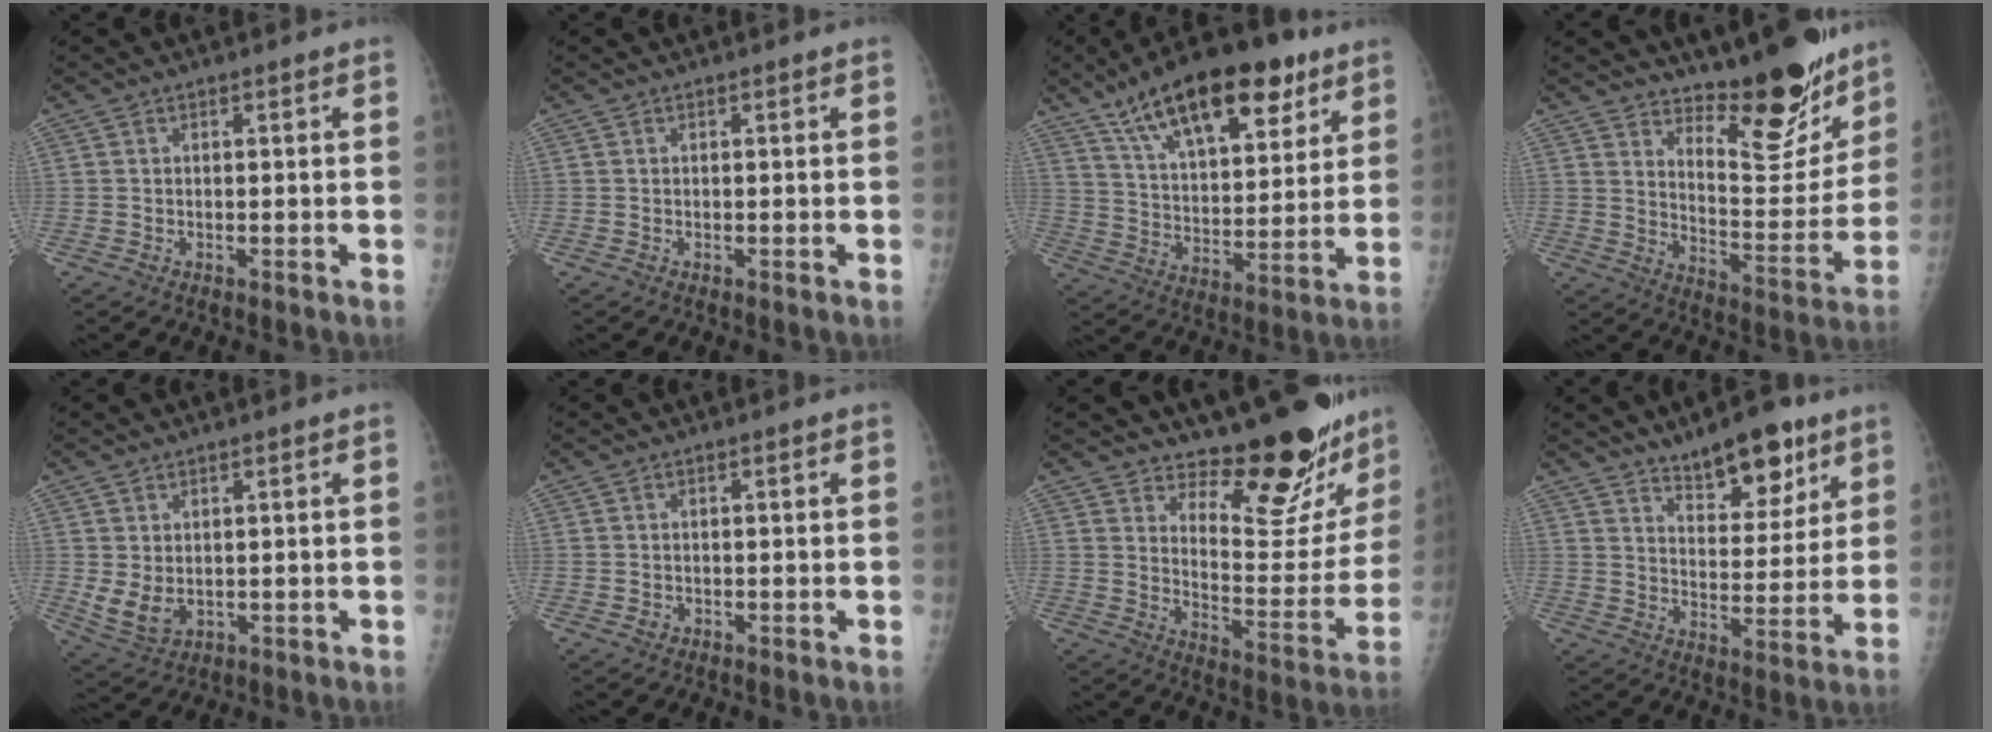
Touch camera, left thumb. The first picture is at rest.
{"total": 0.0}
{"total": 22.3, "force": [13.5, 9.4, 15.1], "torque": [-0.211, -0.037, 0.227]}
{"total": 16.5, "force": [12.8, 5.4, 8.9], "torque": [-0.072, -0.117, 0.202]}
{"total": 5.3, "force": [0.6, 3.8, 3.6], "torque": [-0.062, -0.018, 0.028]}
{"total": 0.9, "force": [-0.1, 0.8, 0.2], "torque": [-0.001, 0.000, 0.002]}
{"total": 17.7, "force": [15.2, 5.5, 7.3], "torque": [-0.042, -0.152, 0.209]}
{"total": 12.0, "force": [8.1, 4.8, 7.3], "torque": [-0.073, -0.049, 0.126]}